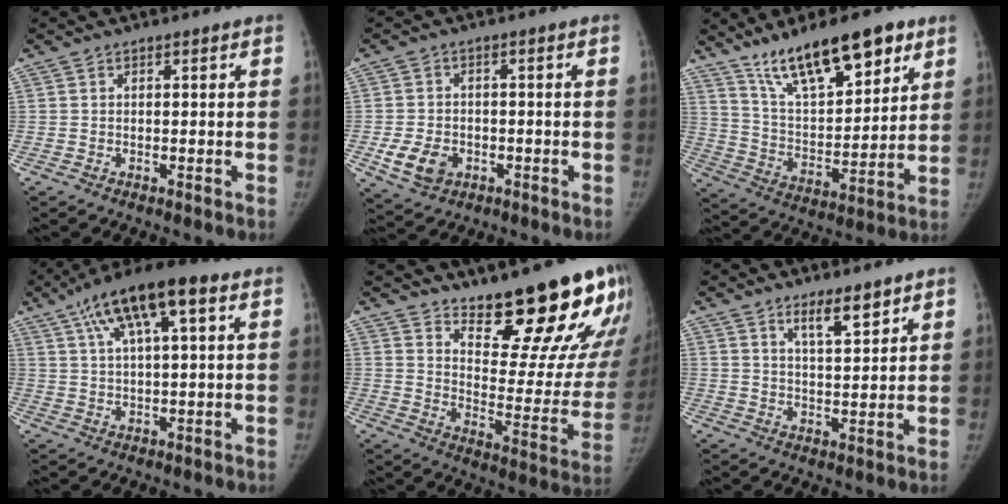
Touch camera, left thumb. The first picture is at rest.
{"total": 7.0, "force": [-2.5, 5.3, 3.8], "torque": [-0.062, 0.007, -0.035]}
{"total": 19.1, "force": [12.5, 6.8, 12.8], "torque": [-0.176, -0.054, 0.225]}
{"total": 14.1, "force": [6.3, 4.3, 11.8], "torque": [-0.197, 0.013, 0.101]}
{"total": 23.1, "force": [17.1, 6.4, 14.1], "torque": [-0.152, -0.133, 0.238]}
{"total": 5.9, "force": [4.1, 1.6, 3.9], "torque": [-0.051, -0.034, 0.070]}